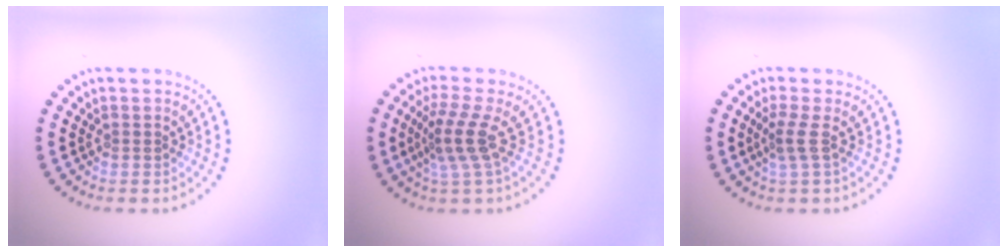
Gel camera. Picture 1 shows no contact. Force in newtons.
{"total": 3.3, "press": 2.3, "slide": 2.4}
{"total": 1.9, "press": 1.3, "slide": 1.5}